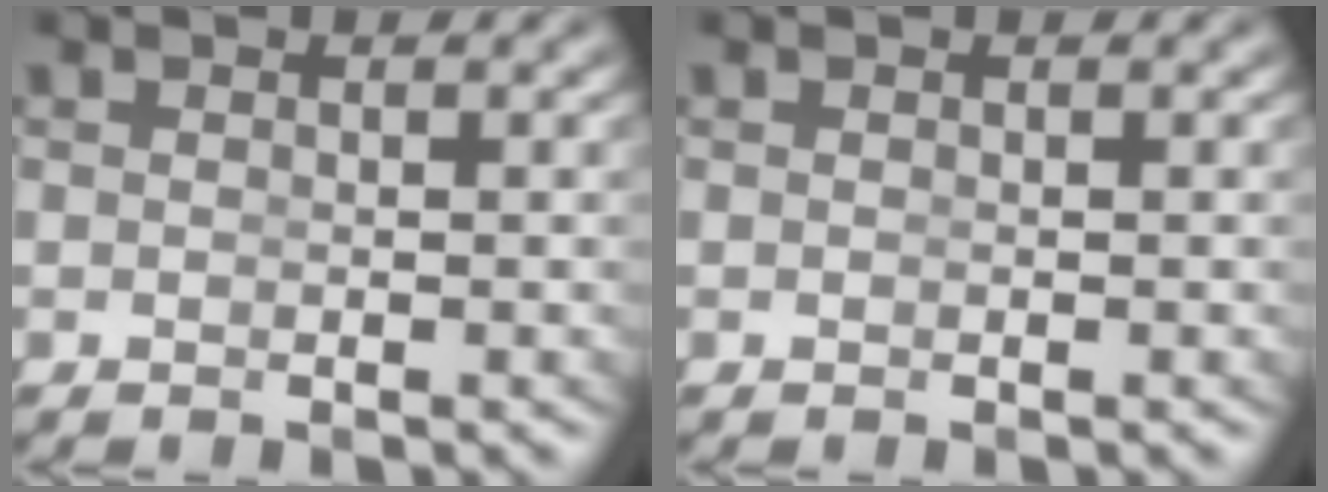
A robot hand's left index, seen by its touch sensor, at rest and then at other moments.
{"total": 0.0}